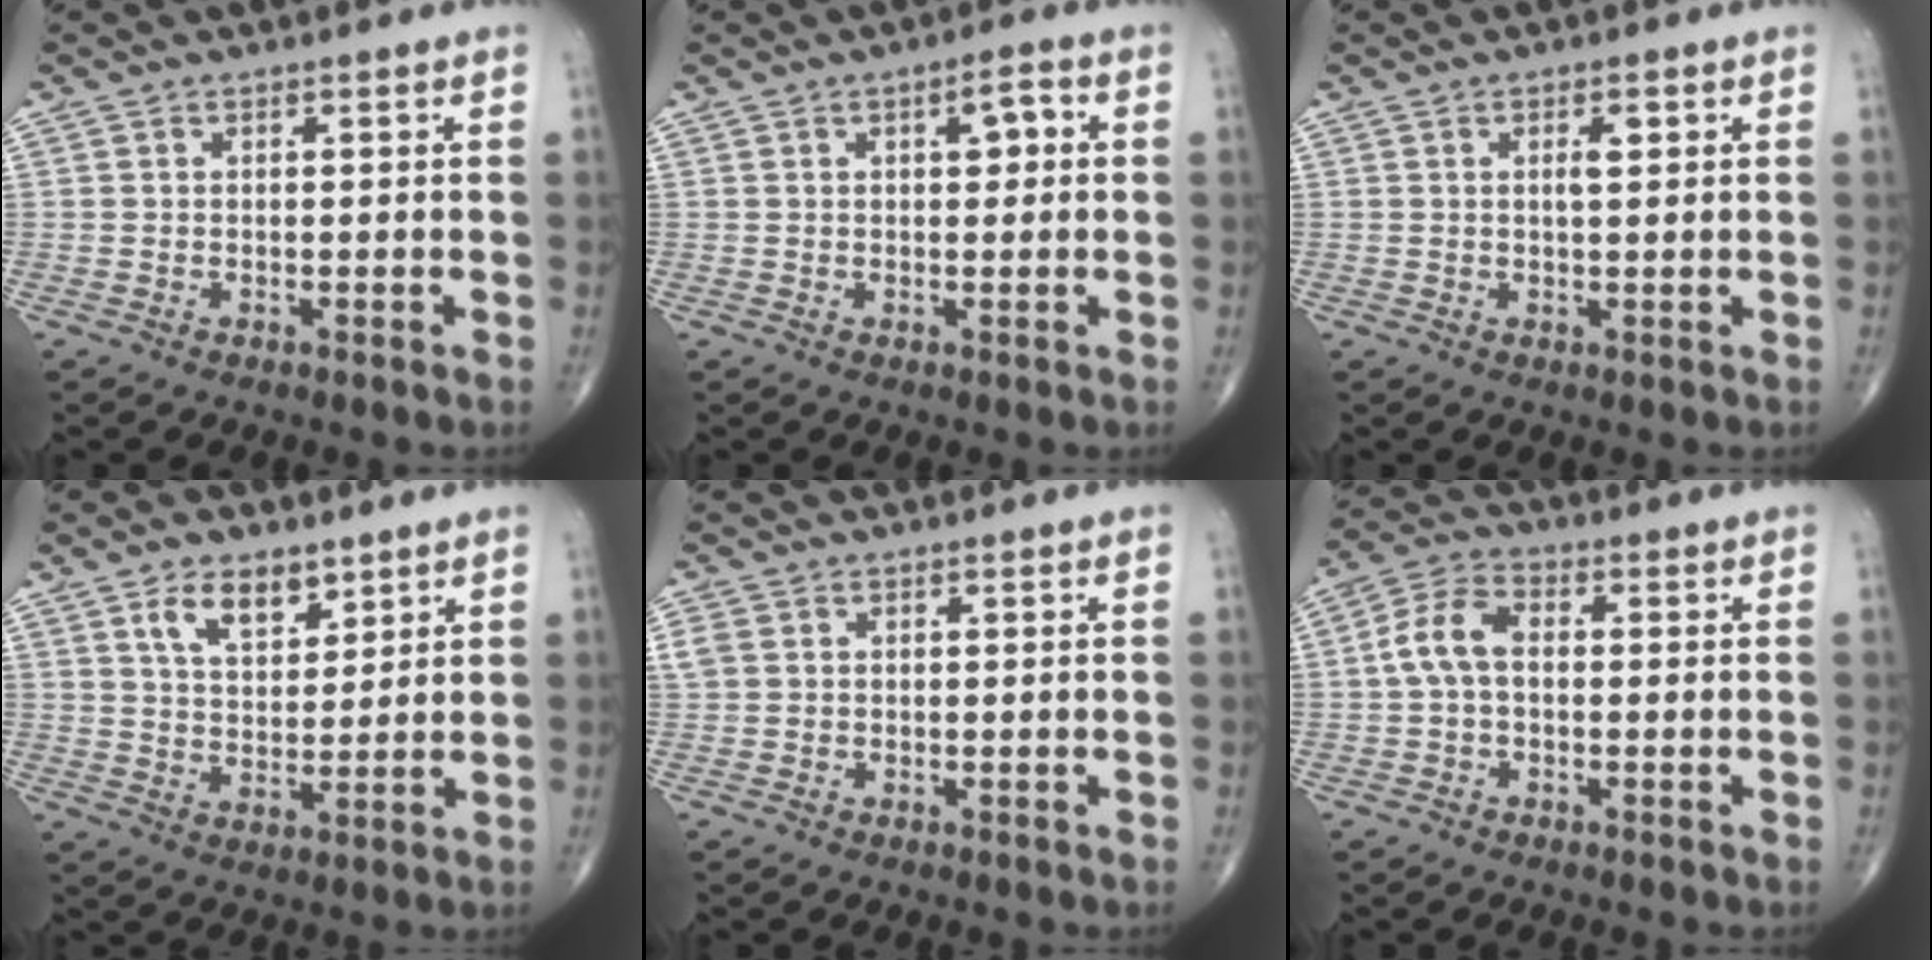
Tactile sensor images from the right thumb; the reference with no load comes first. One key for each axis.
{"total": 3.9, "fx": 1.0, "fy": 1.7, "fz": 3.4, "tx": -0.040, "ty": 0.006, "tz": 0.010}
{"total": 2.6, "fx": 0.9, "fy": 0.9, "fz": 2.3, "tx": -0.035, "ty": -0.003, "tz": 0.014}
{"total": 7.8, "fx": 4.7, "fy": 4.1, "fz": 4.7, "tx": -0.059, "ty": -0.030, "tz": 0.086}
{"total": 1.9, "fx": 0.4, "fy": 1.6, "fz": 1.0, "tx": -0.033, "ty": 0.010, "tz": 0.011}
{"total": 6.9, "fx": 0.0, "fy": 4.3, "fz": 5.4, "tx": -0.109, "ty": 0.023, "tz": -0.008}